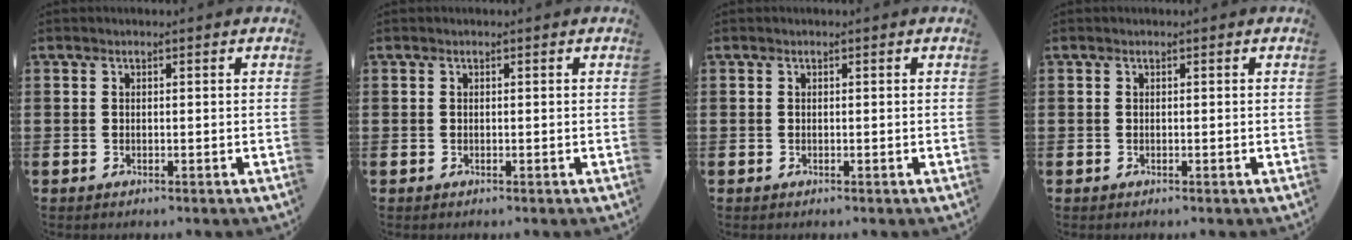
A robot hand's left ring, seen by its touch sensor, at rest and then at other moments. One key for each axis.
{"total": 0.0}
{"total": 0.0}
{"total": 0.0}